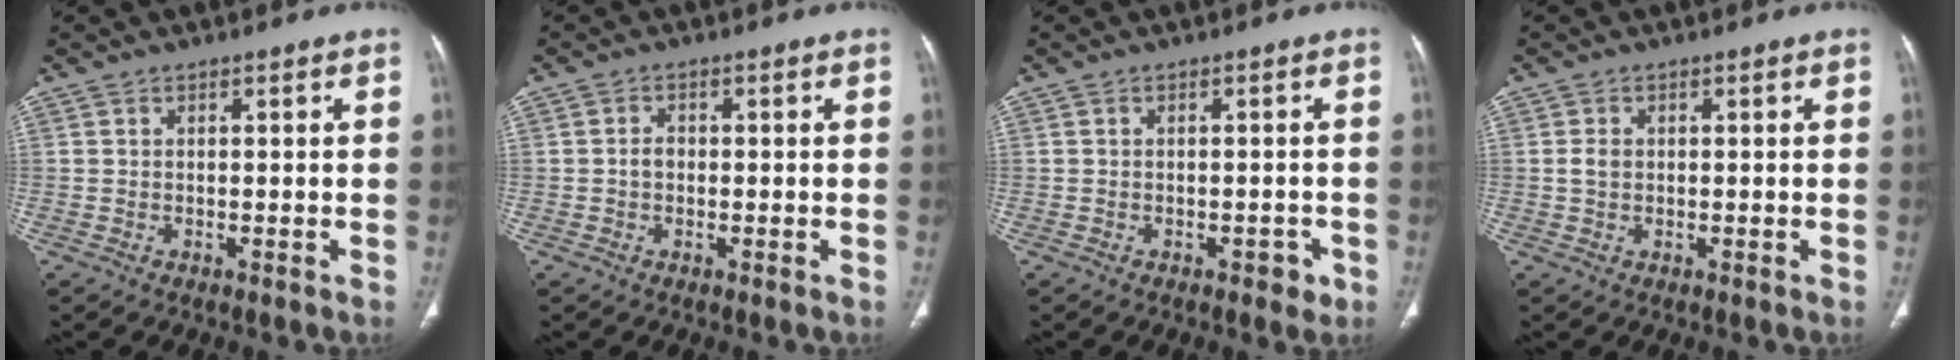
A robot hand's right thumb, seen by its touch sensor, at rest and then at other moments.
{"total": 1.9, "force": [-0.3, 1.5, 1.2], "torque": [-0.015, 0.007, -0.008]}
{"total": 2.5, "force": [-1.2, 1.4, 1.6], "torque": [-0.010, 0.005, -0.013]}
{"total": 1.8, "force": [0.1, 1.3, 1.2], "torque": [-0.025, 0.003, 0.002]}